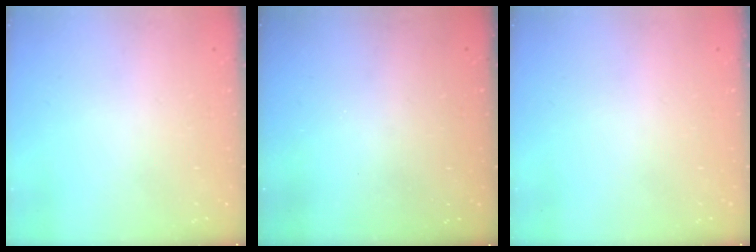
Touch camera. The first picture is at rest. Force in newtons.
{"total": 2.9, "press": 2.7, "slide": 0.8}
{"total": 0.0}